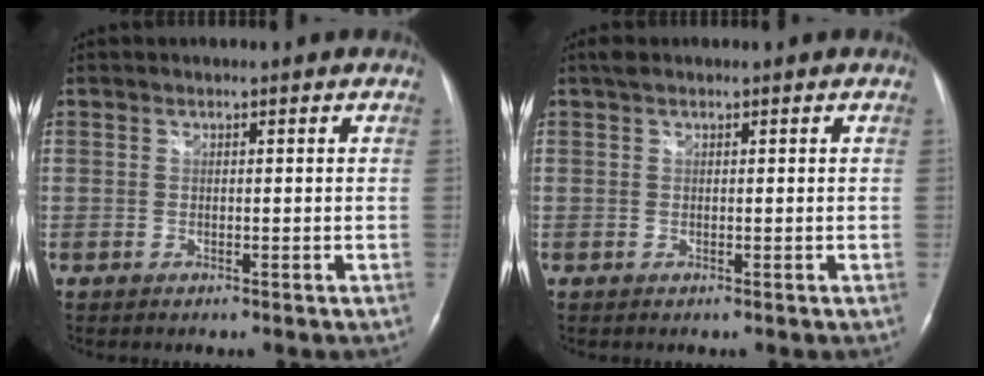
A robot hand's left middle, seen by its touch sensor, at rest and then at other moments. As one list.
[{"total": 1.1, "force": [0.8, 0.4, 0.7], "torque": [-0.017, 0.020, 0.015]}]